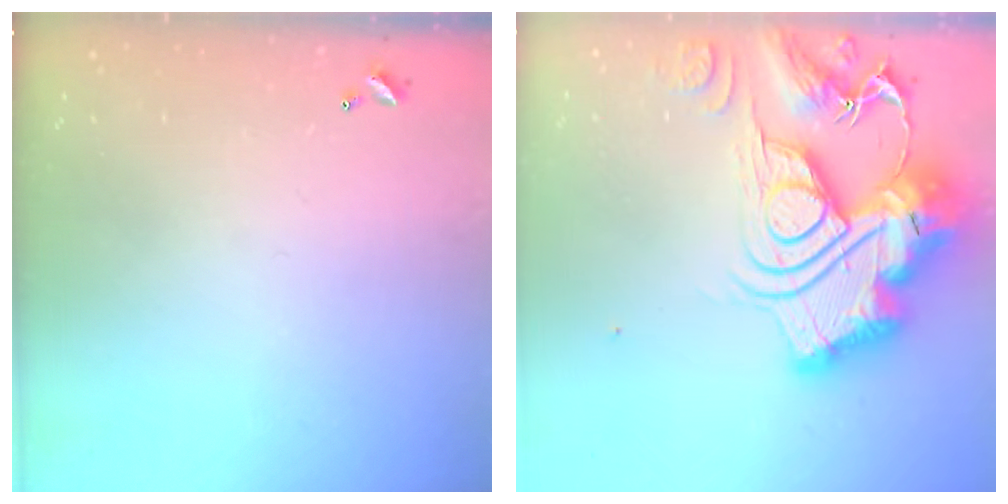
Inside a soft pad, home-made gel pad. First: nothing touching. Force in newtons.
{"total": 0.6, "press": 0.6, "slide": 0.0}